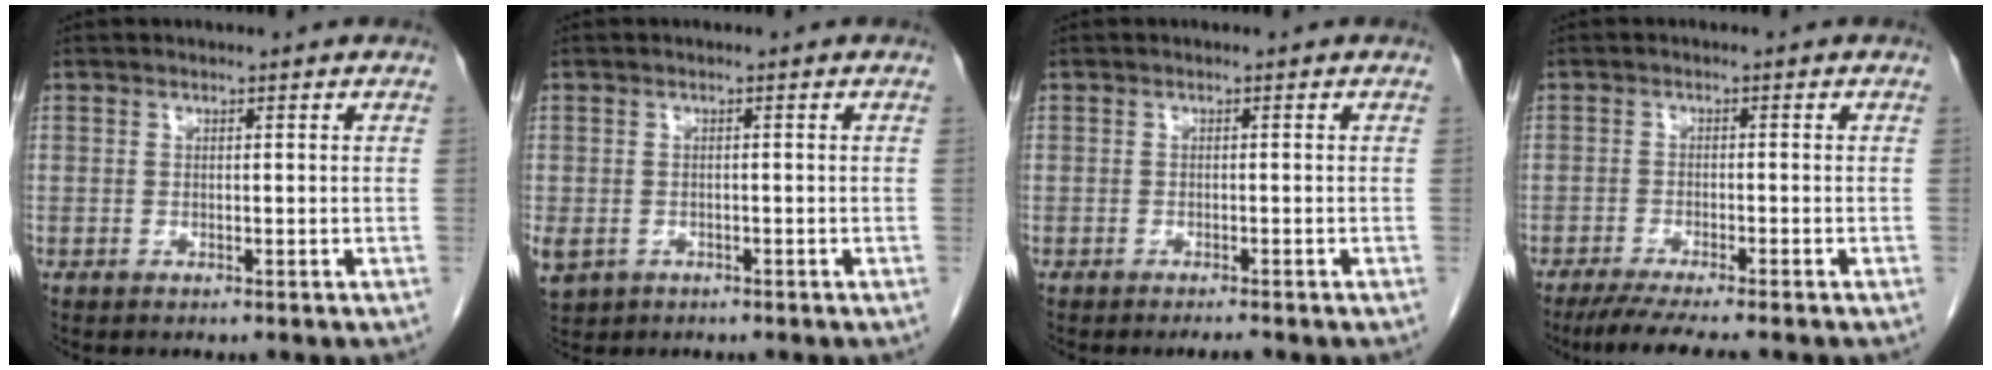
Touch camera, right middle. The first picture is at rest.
{"total": 5.4, "force": [-2.5, 4.4, 2.1], "torque": [-0.056, -0.005, -0.033]}
{"total": 1.3, "force": [-1.1, -0.1, 0.7], "torque": [-0.015, -0.005, -0.014]}
{"total": 7.5, "force": [-6.2, -0.2, 4.1], "torque": [-0.059, -0.022, -0.098]}